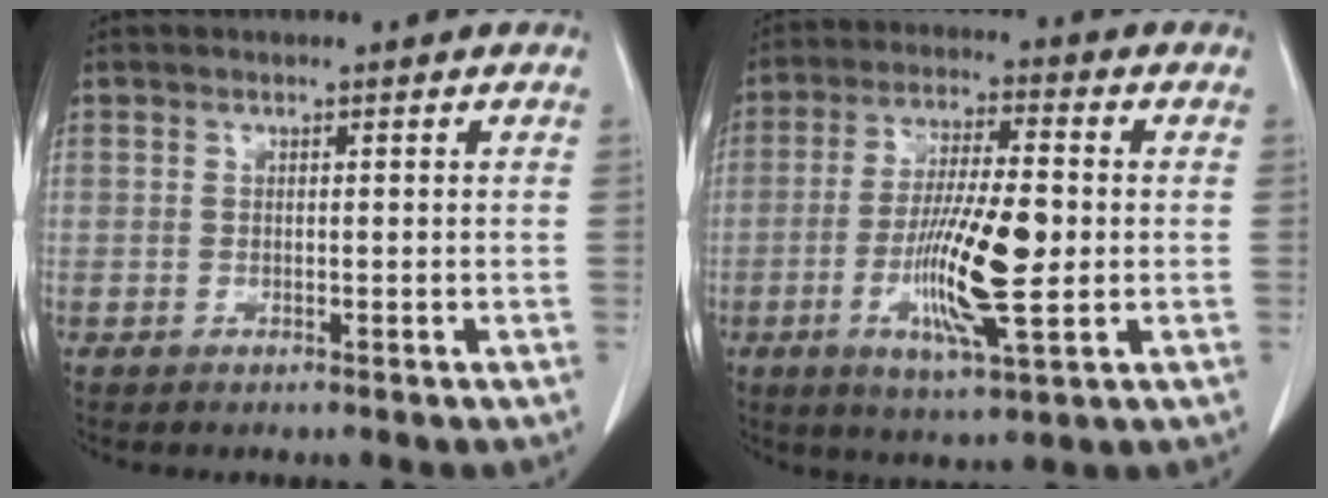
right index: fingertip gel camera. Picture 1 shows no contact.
{"total": 13.0, "force": [-2.1, 1.9, 12.7], "torque": [-0.239, -0.010, -0.039]}